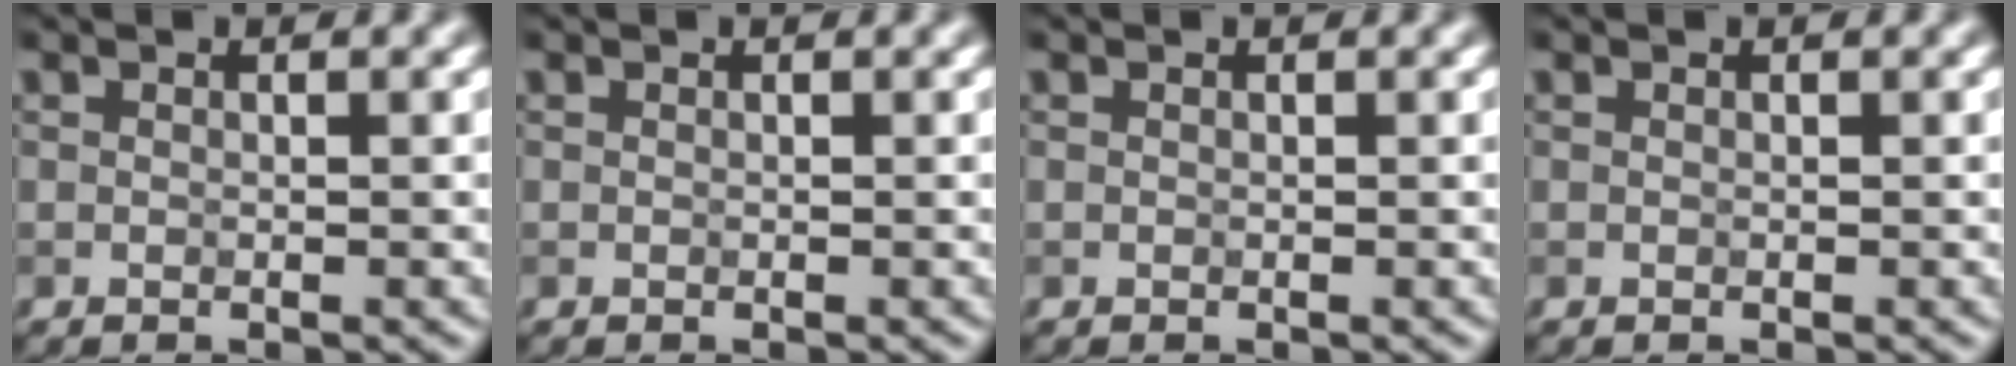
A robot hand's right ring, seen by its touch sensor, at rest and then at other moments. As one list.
[{"total": 0.0}, {"total": 0.0}, {"total": 0.0}]